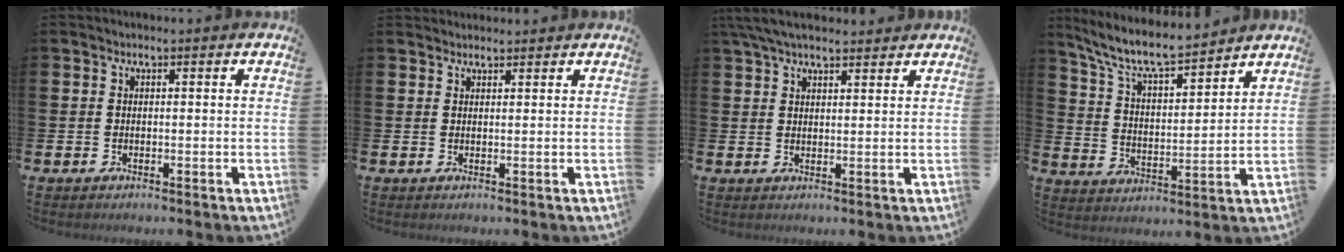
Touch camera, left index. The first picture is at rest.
{"total": 1.3, "force": [1.2, 0.3, 0.0], "torque": [0.008, -0.001, 0.022]}
{"total": 5.0, "force": [4.4, 1.4, 2.0], "torque": [-0.048, -0.009, 0.082]}
{"total": 8.6, "force": [7.9, 1.2, 3.1], "torque": [-0.093, -0.050, 0.138]}